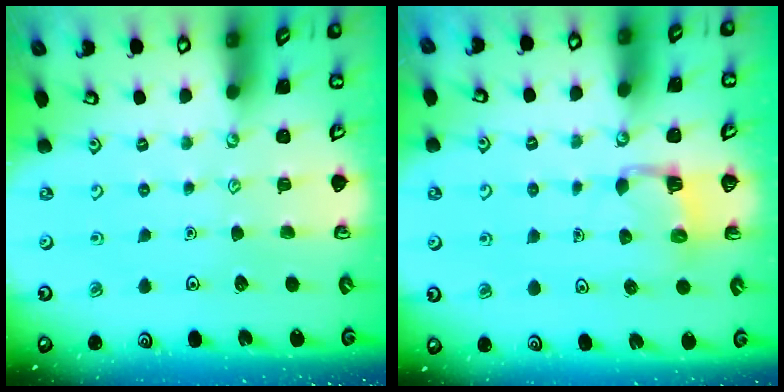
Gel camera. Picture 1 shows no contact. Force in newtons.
{"total": 3.4, "press": 3.3, "slide": 0.5}